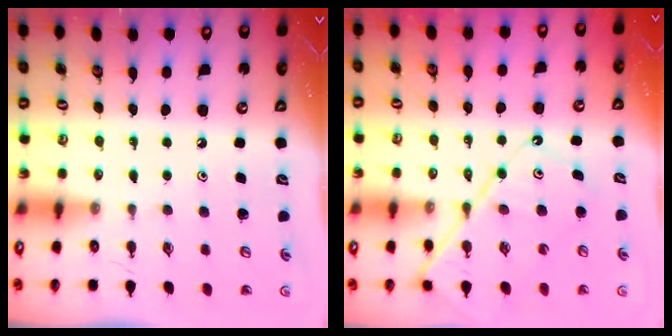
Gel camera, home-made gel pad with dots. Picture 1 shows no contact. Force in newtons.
{"total": 12.1, "press": 12.0, "slide": 1.4}